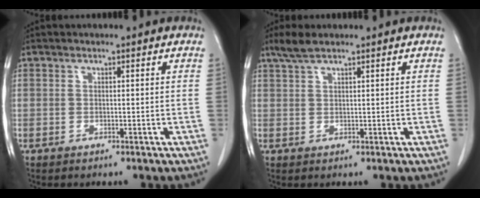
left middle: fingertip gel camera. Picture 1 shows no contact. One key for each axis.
{"total": 2.9, "fx": 2.3, "fy": 0.5, "fz": 1.7, "tx": -0.044, "ty": 0.009, "tz": 0.051}